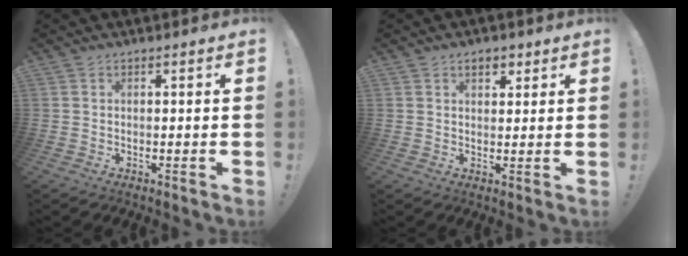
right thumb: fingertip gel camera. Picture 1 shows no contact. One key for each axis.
{"total": 4.0, "fx": 2.2, "fy": 2.5, "fz": 2.1, "tx": -0.019, "ty": -0.003, "tz": 0.035}